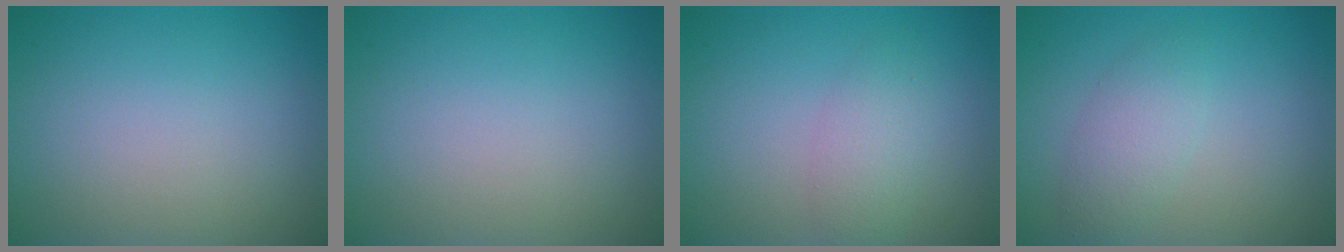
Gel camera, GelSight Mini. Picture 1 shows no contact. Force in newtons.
{"total": 0.0}
{"total": 2.3, "press": 2.3, "slide": 0.0}
{"total": 2.5, "press": 2.5, "slide": 0.0}